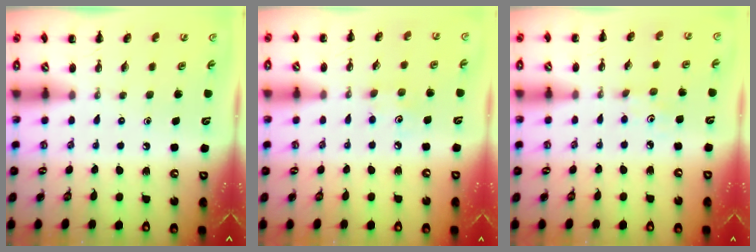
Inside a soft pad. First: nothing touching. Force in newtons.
{"total": 4.0, "press": 3.9, "slide": 0.9}
{"total": 2.2, "press": 2.1, "slide": 0.7}